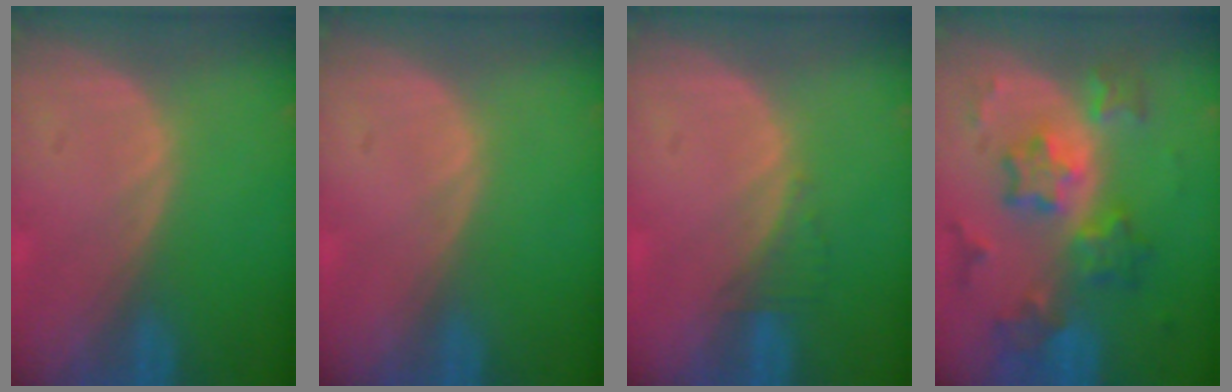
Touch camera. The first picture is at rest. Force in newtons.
{"total": 0.0}
{"total": 1.7, "press": 1.6, "slide": 0.7}
{"total": 8.9, "press": 8.9, "slide": 0.8}